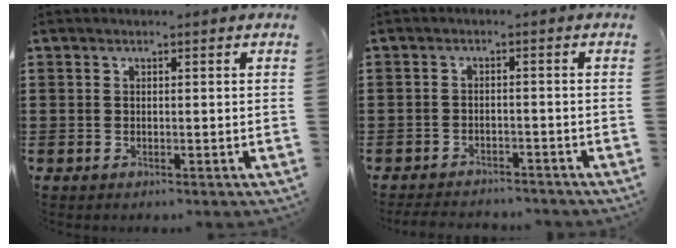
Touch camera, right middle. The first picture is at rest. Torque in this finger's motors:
{"motor_torque": [0.49, 0.09, 0.02, 0.01]}